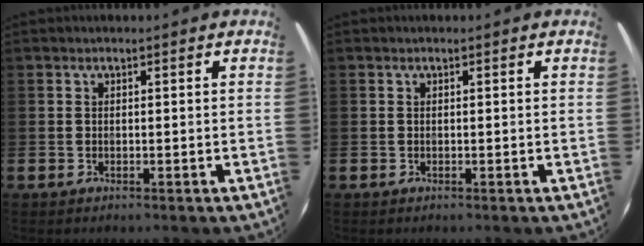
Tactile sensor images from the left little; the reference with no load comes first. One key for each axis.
{"total": 0.0}